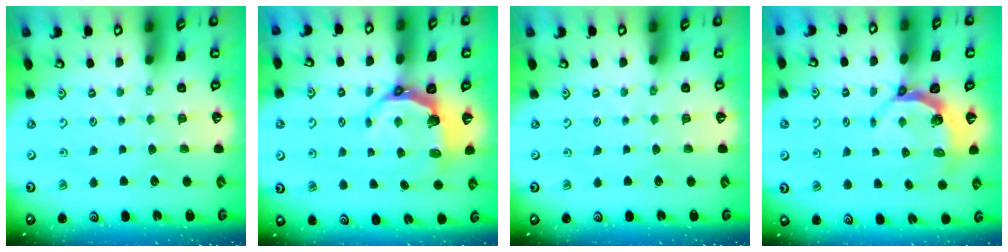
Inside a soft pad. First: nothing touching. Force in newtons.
{"total": 6.8, "press": 5.2, "slide": 4.4}
{"total": 0.0}
{"total": 5.2, "press": 3.8, "slide": 3.5}